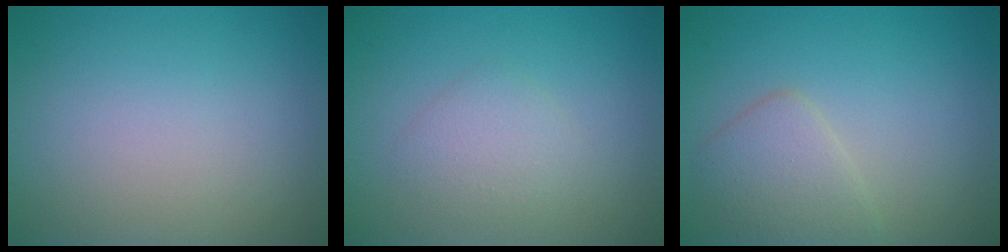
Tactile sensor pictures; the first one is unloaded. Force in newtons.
{"total": 2.1, "press": 2.1, "slide": 0.1}
{"total": 2.8, "press": 2.8, "slide": 0.2}